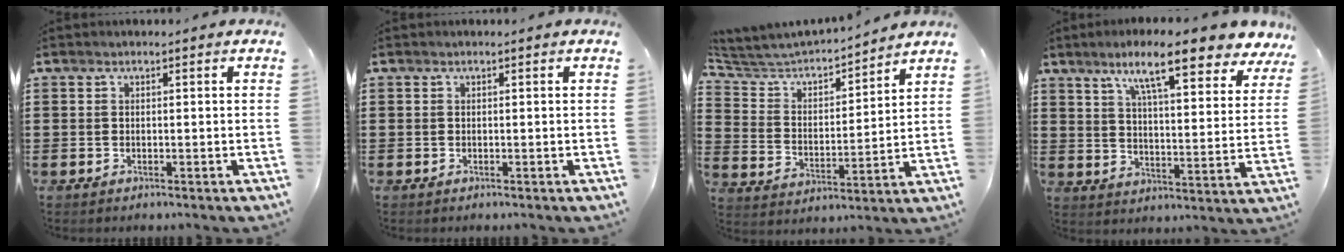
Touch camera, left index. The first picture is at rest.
{"total": 0.0}
{"total": 4.5, "force": [4.2, 1.3, 1.1], "torque": [-0.049, -0.031, 0.063]}
{"total": 10.4, "force": [7.6, 1.4, 7.0], "torque": [-0.130, -0.018, 0.127]}